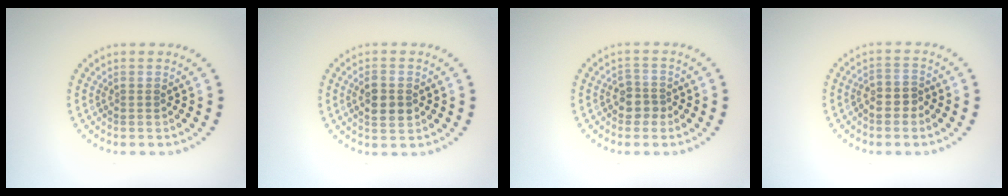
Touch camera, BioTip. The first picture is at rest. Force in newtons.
{"total": 2.5, "press": 2.5, "slide": 0.2}
{"total": 2.0, "press": 1.7, "slide": 1.0}
{"total": 2.1, "press": 2.0, "slide": 0.8}